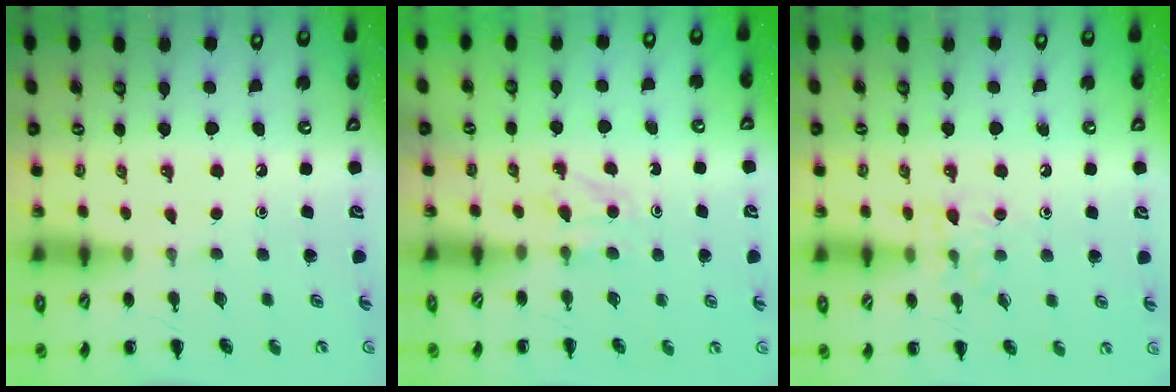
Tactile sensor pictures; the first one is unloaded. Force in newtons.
{"total": 2.8, "press": 2.6, "slide": 1.0}
{"total": 7.1, "press": 7.0, "slide": 0.9}